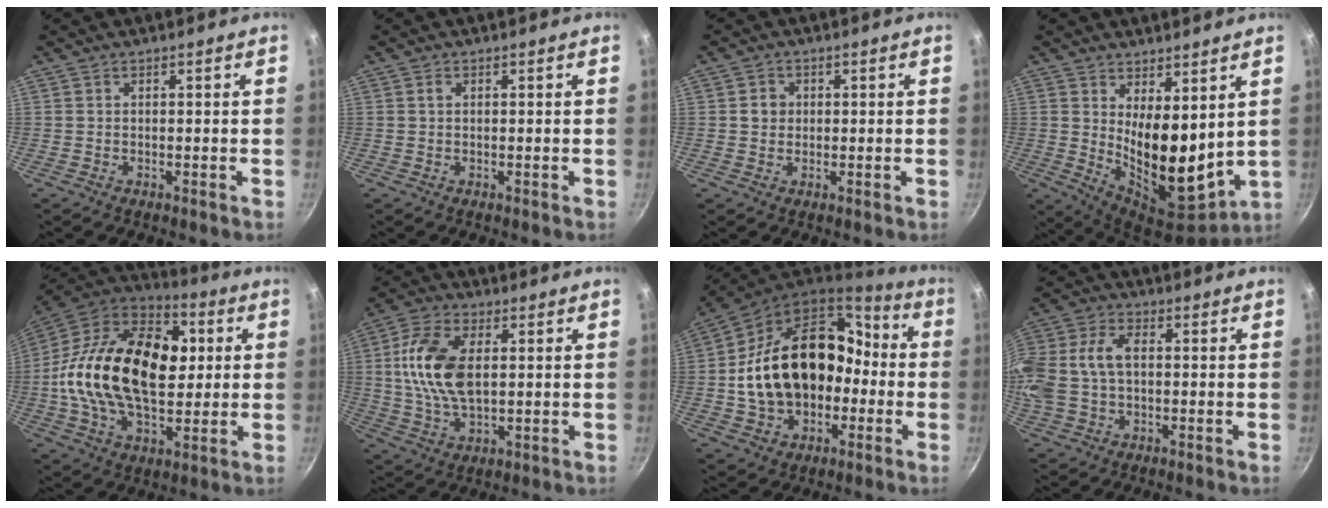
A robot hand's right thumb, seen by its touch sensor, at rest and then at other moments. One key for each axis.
{"total": 0.7, "fx": 0.2, "fy": 0.5, "fz": 0.4, "tx": -0.007, "ty": 0.004, "tz": 0.004}
{"total": 2.7, "fx": 0.3, "fy": 2.4, "fz": 1.1, "tx": -0.005, "ty": 0.005, "tz": 0.002}
{"total": 14.2, "fx": 3.7, "fy": 6.7, "fz": 11.9, "tx": -0.154, "ty": -0.064, "tz": 0.078}
{"total": 29.0, "fx": 2.6, "fy": 17.8, "fz": 22.8, "tx": -0.385, "ty": 0.024, "tz": 0.031}
{"total": 13.5, "fx": 1.8, "fy": 7.7, "fz": 11.0, "tx": -0.206, "ty": 0.006, "tz": 0.029}
{"total": 23.7, "fx": -2.0, "fy": 17.0, "fz": 16.3, "tx": -0.242, "ty": 0.073, "tz": -0.021}
{"total": 14.8, "fx": 0.1, "fy": 9.9, "fz": 10.9, "tx": -0.239, "ty": 0.029, "tz": -0.008}